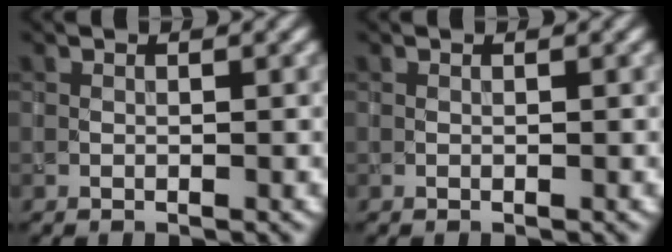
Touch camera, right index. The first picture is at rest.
{"total": 0.0}